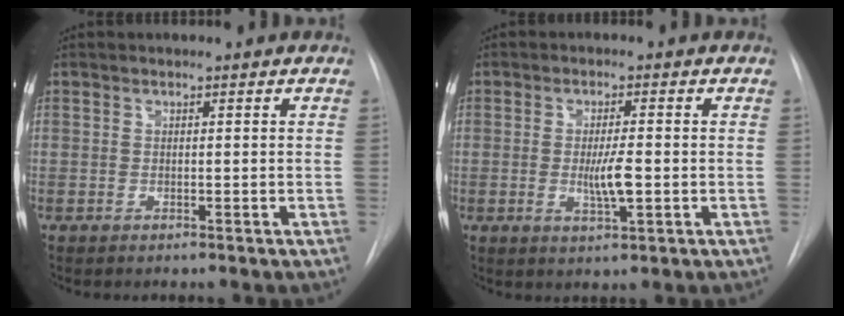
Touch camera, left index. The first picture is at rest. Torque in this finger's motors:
{"motor_torque": [0.15, -0.02, 0.14, 0.09]}